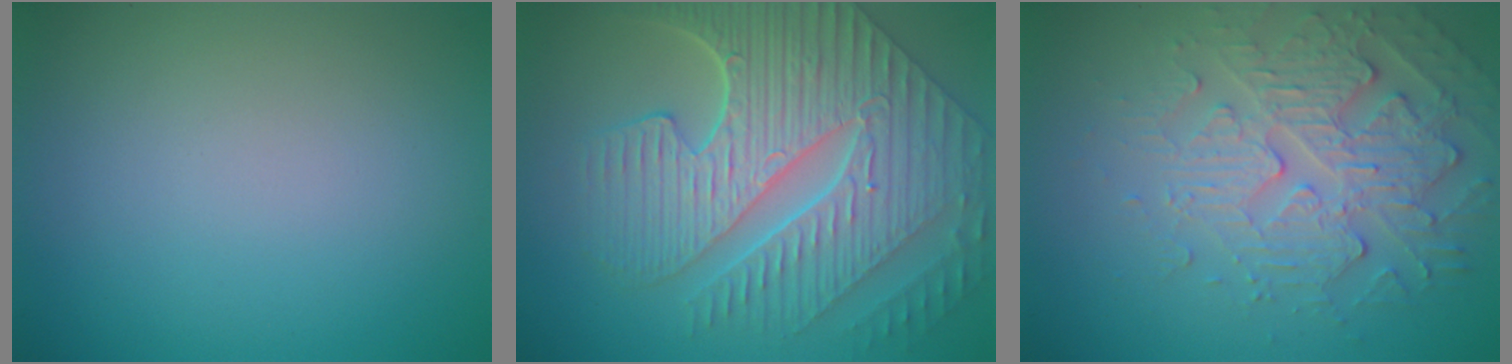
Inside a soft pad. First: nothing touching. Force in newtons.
{"total": 10.0, "press": 7.1, "slide": 7.0}
{"total": 4.8, "press": 4.1, "slide": 2.3}